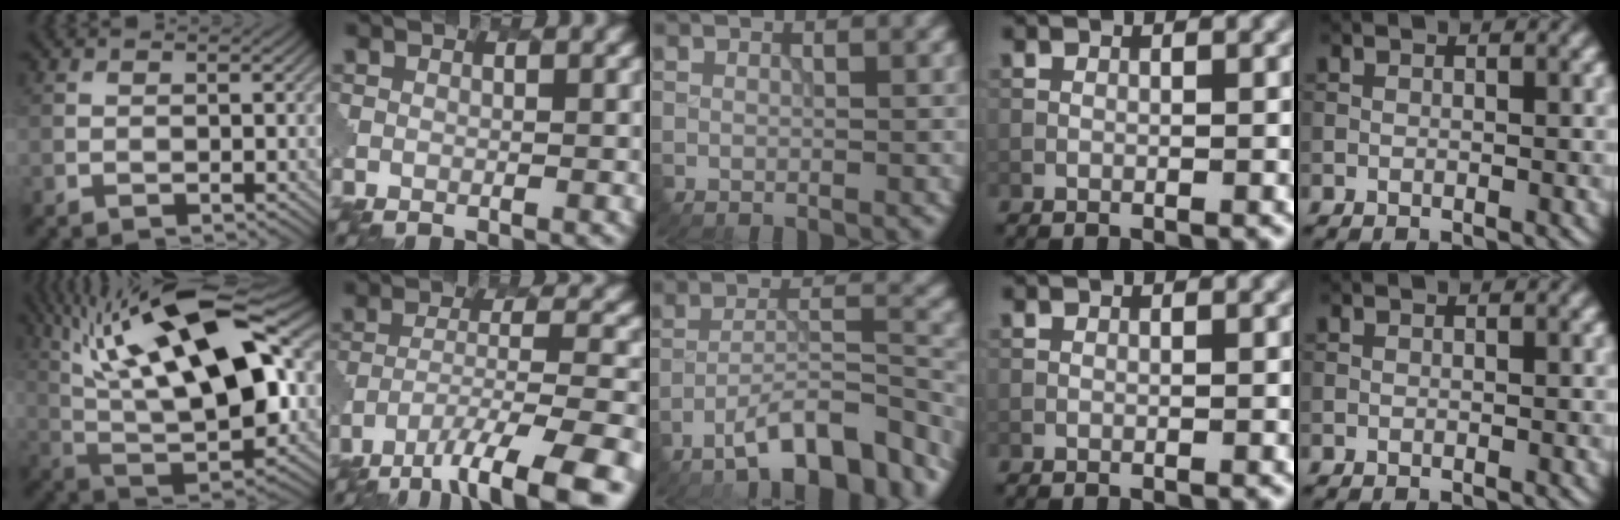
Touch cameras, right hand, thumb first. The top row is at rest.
{"thumb": {"total": 19.7, "force": [6.9, 7.6, 16.8], "torque": [-0.322, 0.030, 0.124]}, "index": {"total": 10.2, "force": [-7.2, 2.4, 6.8], "torque": [-0.120, -0.007, -0.115]}, "middle": {"total": 8.6, "force": [-6.6, 1.9, 5.2], "torque": [-0.073, 0.012, -0.109]}}